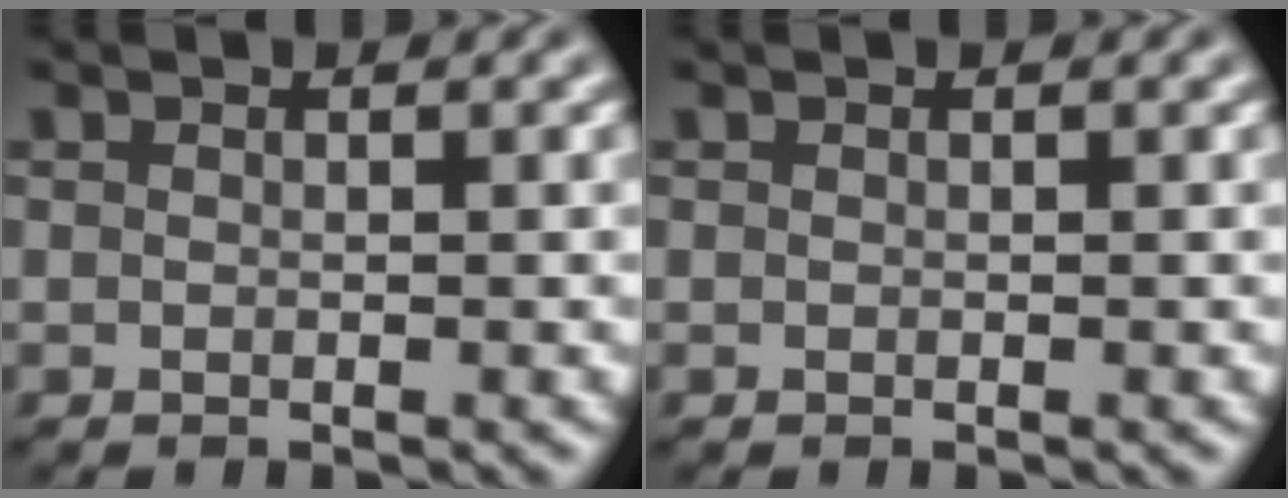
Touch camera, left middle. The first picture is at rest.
{"total": 0.0}